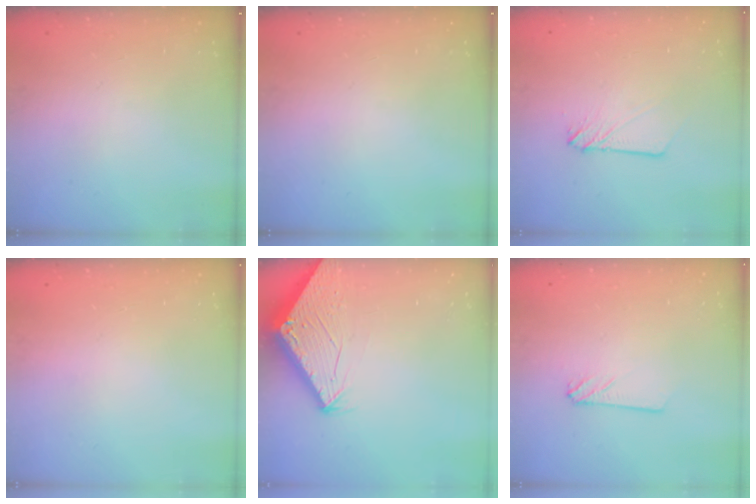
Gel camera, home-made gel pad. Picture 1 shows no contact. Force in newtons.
{"total": 0.0}
{"total": 4.1, "press": 4.1, "slide": 0.4}
{"total": 0.0}
{"total": 2.8, "press": 2.8, "slide": 0.1}
{"total": 2.4, "press": 2.4, "slide": 0.3}